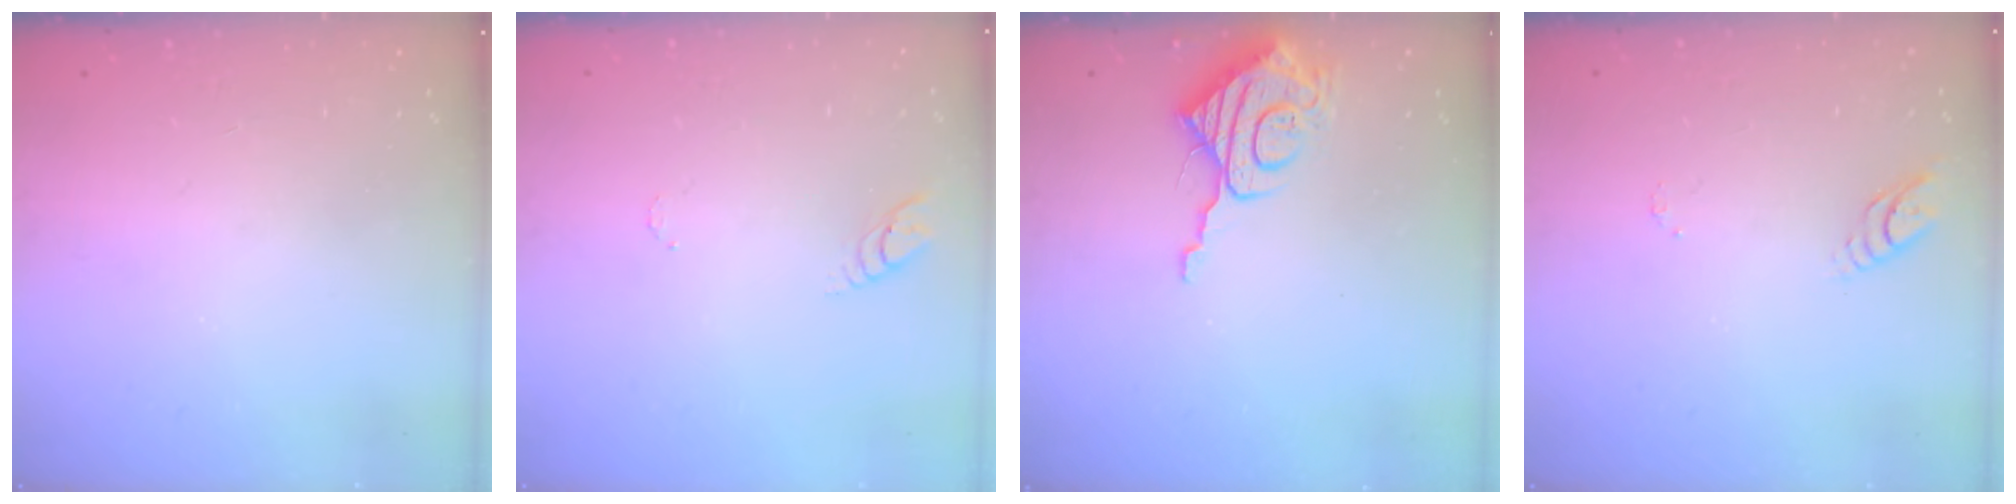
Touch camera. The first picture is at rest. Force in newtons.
{"total": 3.8, "press": 3.7, "slide": 0.4}
{"total": 9.8, "press": 9.7, "slide": 0.7}
{"total": 3.9, "press": 3.8, "slide": 0.2}